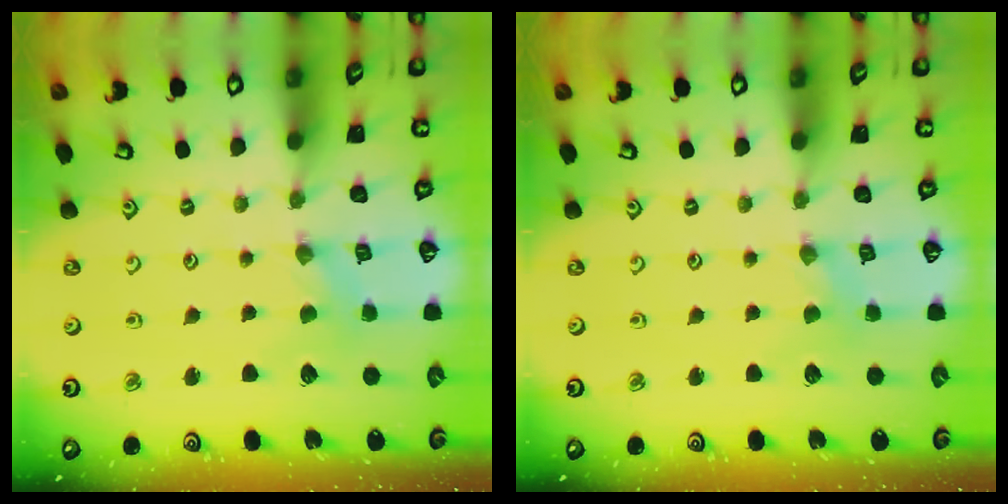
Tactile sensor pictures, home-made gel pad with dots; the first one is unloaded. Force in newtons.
{"total": 1.0, "press": 0.9, "slide": 0.2}